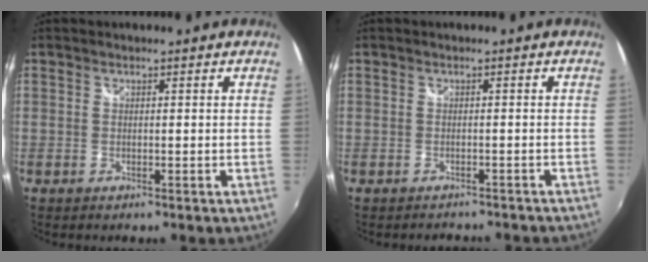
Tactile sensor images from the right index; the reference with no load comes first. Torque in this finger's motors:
{"motor_torque": [-0.51, -0.13, -1.05, -0.17]}